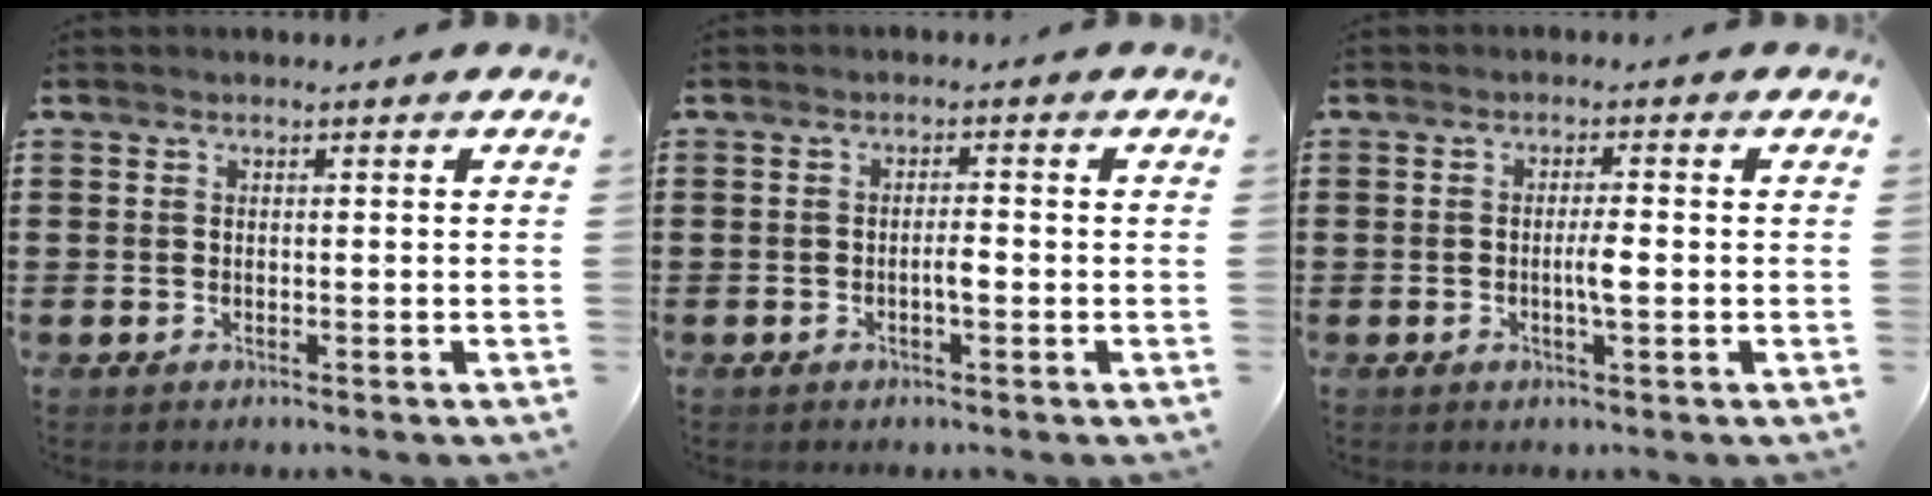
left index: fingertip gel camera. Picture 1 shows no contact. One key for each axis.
{"total": 1.9, "fx": -0.6, "fy": 0.4, "fz": 1.8, "tx": -0.034, "ty": 0.003, "tz": -0.012}
{"total": 2.7, "fx": -0.5, "fy": 0.4, "fz": 2.6, "tx": -0.048, "ty": 0.000, "tz": -0.011}